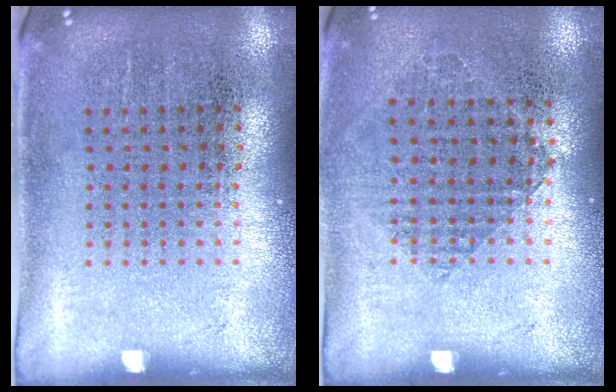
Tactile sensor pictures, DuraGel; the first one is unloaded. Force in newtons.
{"total": 0.8, "press": 0.8, "slide": 0.2}